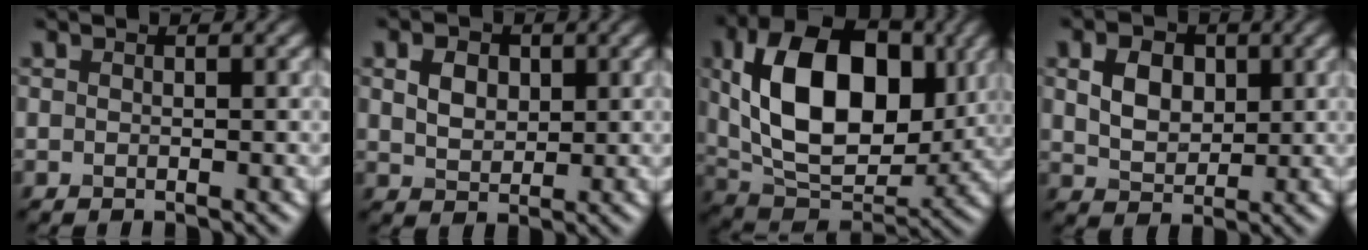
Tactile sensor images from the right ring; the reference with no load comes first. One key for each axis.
{"total": 2.9, "fx": 0.9, "fy": 2.1, "fz": 1.8, "tx": -0.038, "ty": 0.001, "tz": 0.017}
{"total": 13.6, "fx": 2.4, "fy": 8.6, "fz": 10.3, "tx": -0.174, "ty": 0.005, "tz": 0.041}
{"total": 4.0, "fx": 1.2, "fy": 2.8, "fz": 2.6, "tx": -0.052, "ty": 0.002, "tz": 0.020}